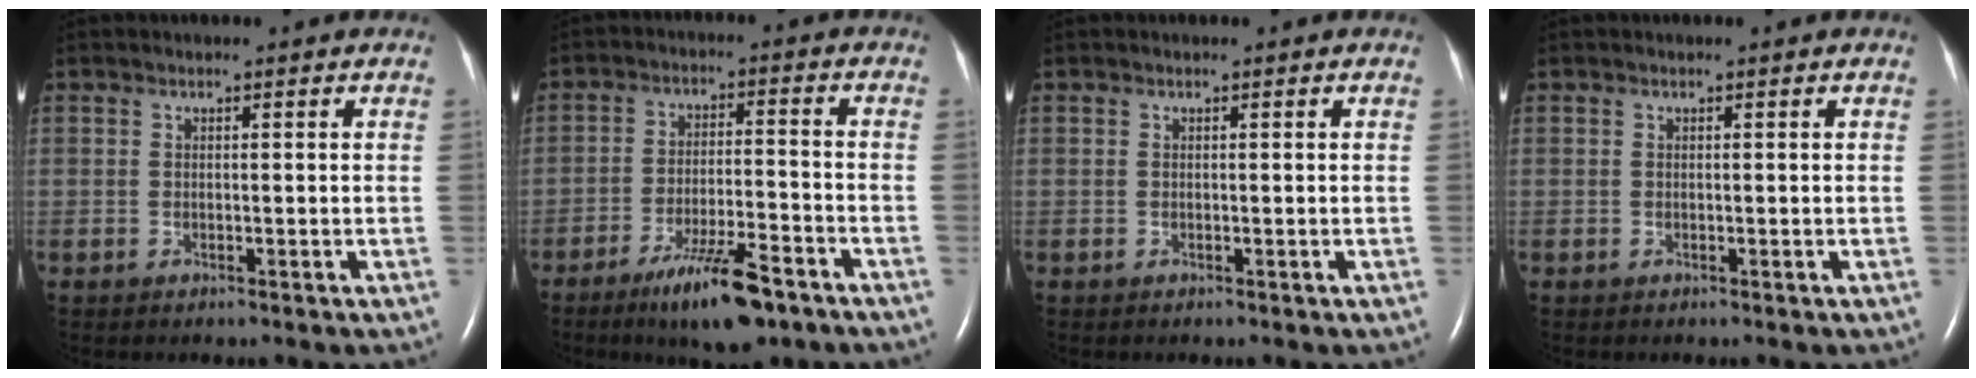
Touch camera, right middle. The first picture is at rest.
{"total": 10.3, "force": [-6.9, 1.8, 7.4], "torque": [-0.132, -0.015, -0.113]}
{"total": 0.0}
{"total": 0.0}